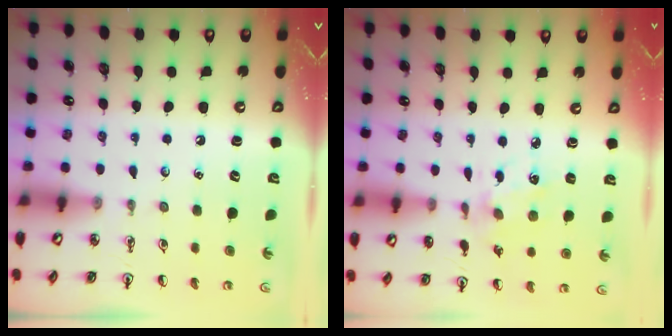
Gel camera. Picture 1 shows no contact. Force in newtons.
{"total": 2.8, "press": 2.7, "slide": 0.7}